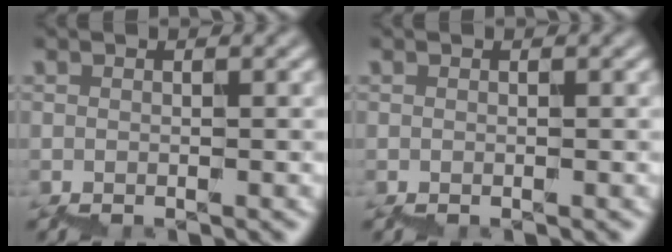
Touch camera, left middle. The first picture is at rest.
{"total": 0.0}